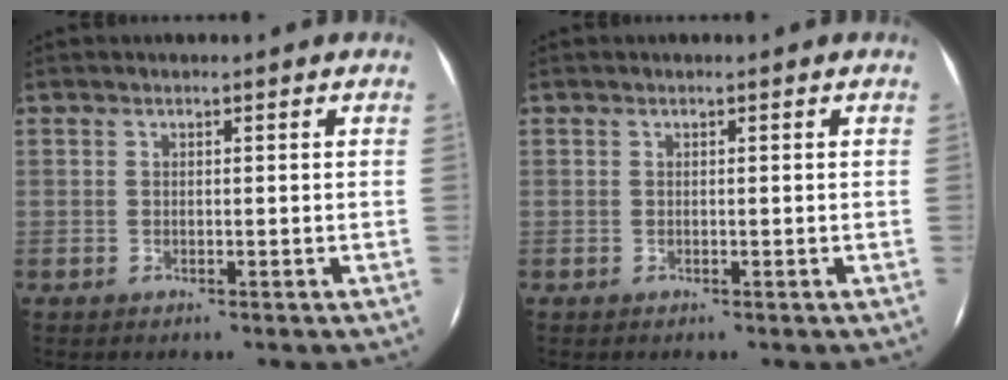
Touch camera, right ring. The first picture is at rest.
{"total": 0.0}